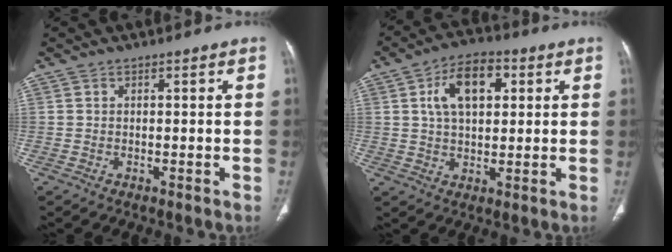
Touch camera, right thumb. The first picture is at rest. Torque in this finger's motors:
{"motor_torque": [0.11, 2.69, 1.16, -0.03, 0.40]}